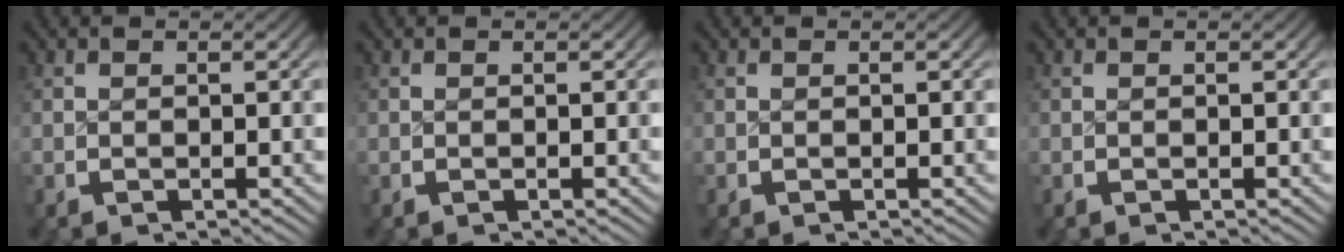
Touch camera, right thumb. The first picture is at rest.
{"total": 0.0}
{"total": 0.0}
{"total": 0.0}